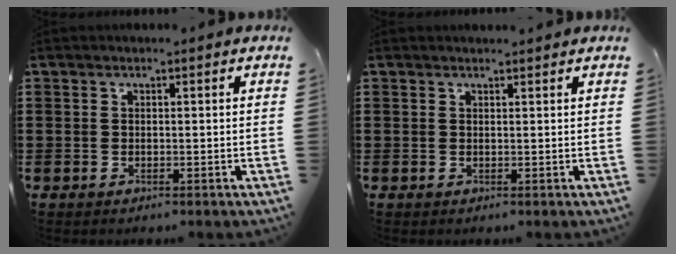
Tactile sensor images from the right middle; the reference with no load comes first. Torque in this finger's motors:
{"motor_torque": [-0.33, 0.34, -0.05, -0.02]}